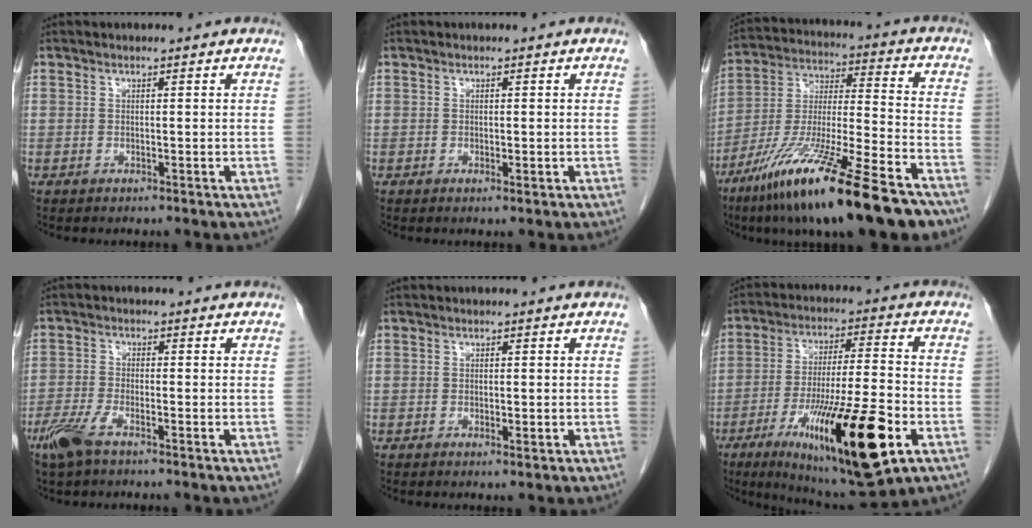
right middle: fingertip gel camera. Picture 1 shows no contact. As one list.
[{"total": 0.9, "force": [-0.2, 0.3, 0.8], "torque": [-0.010, -0.001, -0.002]}, {"total": 23.8, "force": [-15.9, 2.4, 17.6], "torque": [-0.277, -0.045, -0.277]}, {"total": 4.6, "force": [-3.1, 1.1, 3.2], "torque": [-0.079, -0.007, -0.062]}, {"total": 1.1, "force": [-0.3, 0.5, 0.9], "torque": [-0.011, -0.001, -0.002]}, {"total": 21.0, "force": [-8.8, 2.7, 18.9], "torque": [-0.305, -0.031, -0.134]}]